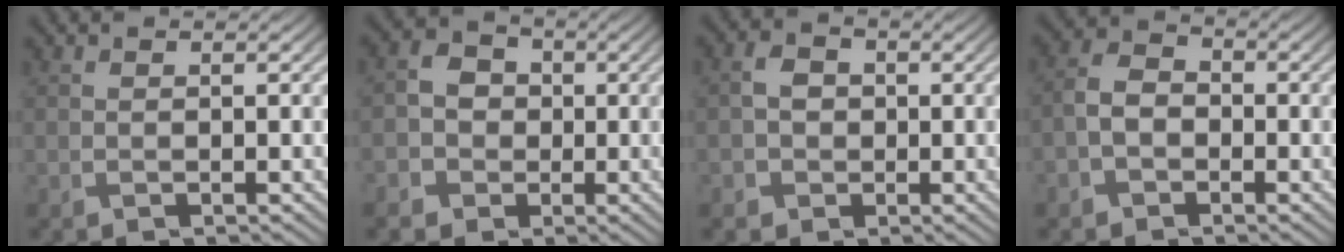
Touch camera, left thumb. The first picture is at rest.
{"total": 4.5, "force": [-1.1, 4.1, 1.5], "torque": [-0.028, -0.001, -0.033]}
{"total": 3.1, "force": [-0.4, 2.8, 1.2], "torque": [-0.028, -0.001, -0.013]}
{"total": 3.9, "force": [-1.6, 2.9, 1.9], "torque": [-0.046, 0.002, -0.041]}